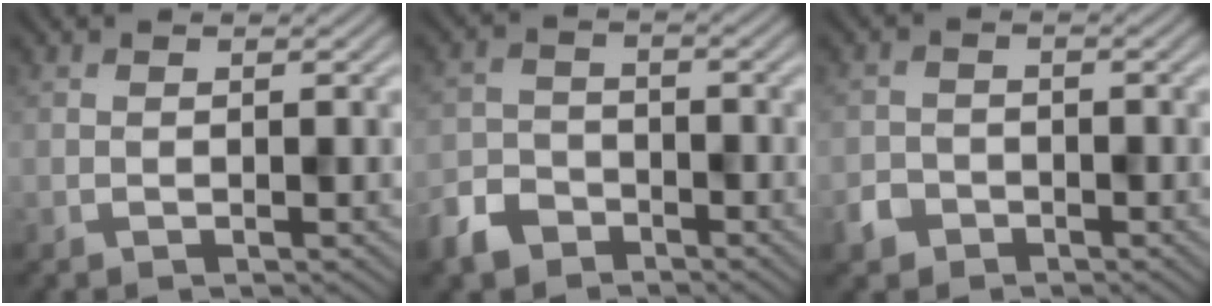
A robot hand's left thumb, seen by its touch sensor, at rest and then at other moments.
{"total": 4.9, "force": [-3.7, 2.9, 1.6], "torque": [-0.040, -0.003, -0.084]}
{"total": 2.5, "force": [-1.7, 1.8, 0.7], "torque": [-0.012, -0.002, -0.038]}